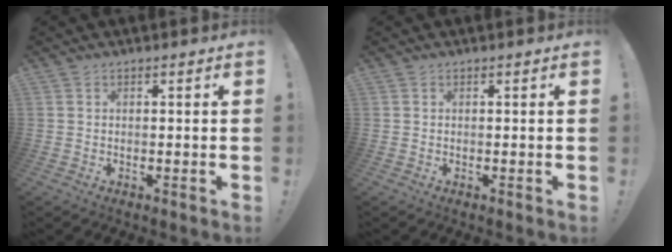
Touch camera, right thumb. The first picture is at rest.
{"total": 0.0}